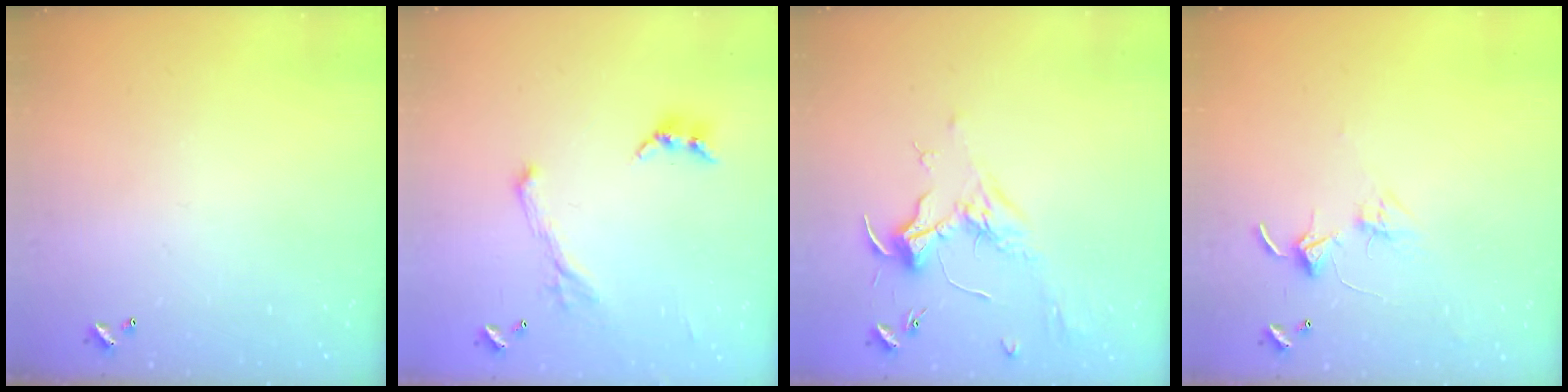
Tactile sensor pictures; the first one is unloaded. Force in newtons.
{"total": 1.1, "press": 0.6, "slide": 0.9}
{"total": 1.8, "press": 1.7, "slide": 0.7}
{"total": 2.8, "press": 2.8, "slide": 0.2}